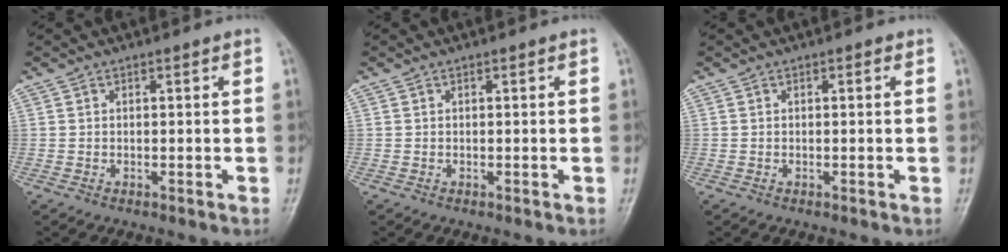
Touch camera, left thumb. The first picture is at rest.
{"total": 0.0}
{"total": 0.0}